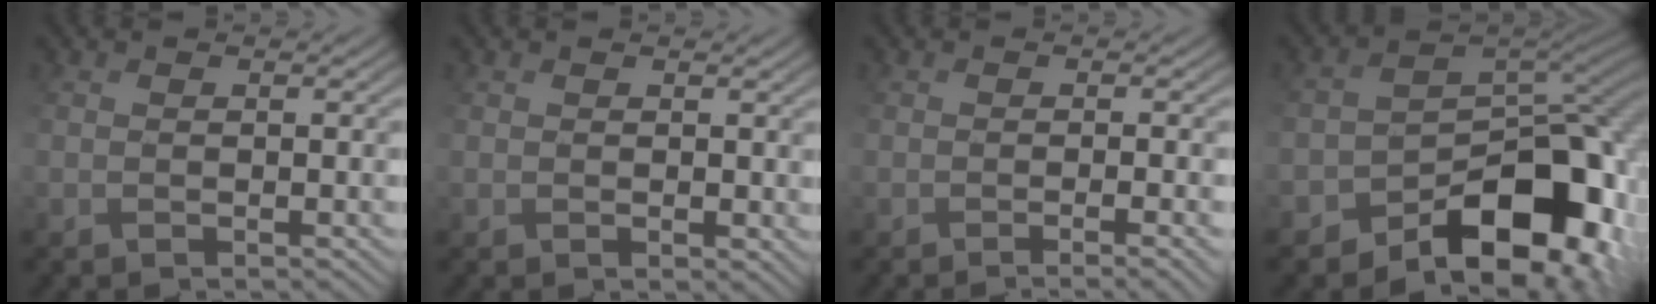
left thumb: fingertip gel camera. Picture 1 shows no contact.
{"total": 1.6, "force": [0.4, 1.4, 0.8], "torque": [-0.016, 0.000, 0.004]}
{"total": 3.8, "force": [-1.9, 1.0, 3.2], "torque": [-0.035, 0.000, -0.008]}
{"total": 13.2, "force": [-7.3, 7.2, 8.3], "torque": [-0.109, -0.014, -0.110]}